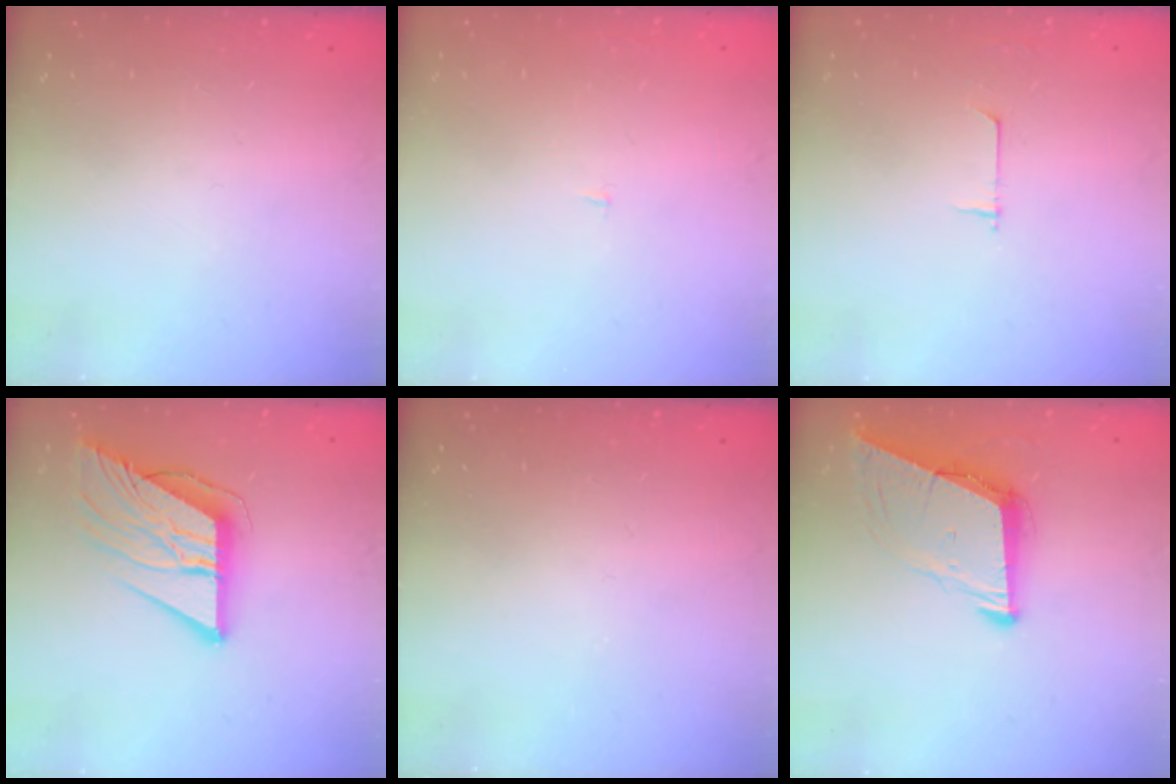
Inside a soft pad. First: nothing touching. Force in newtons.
{"total": 1.2, "press": 1.2, "slide": 0.1}
{"total": 4.6, "press": 4.6, "slide": 0.4}
{"total": 11.3, "press": 11.2, "slide": 1.5}
{"total": 0.0}
{"total": 8.6, "press": 7.7, "slide": 3.8}